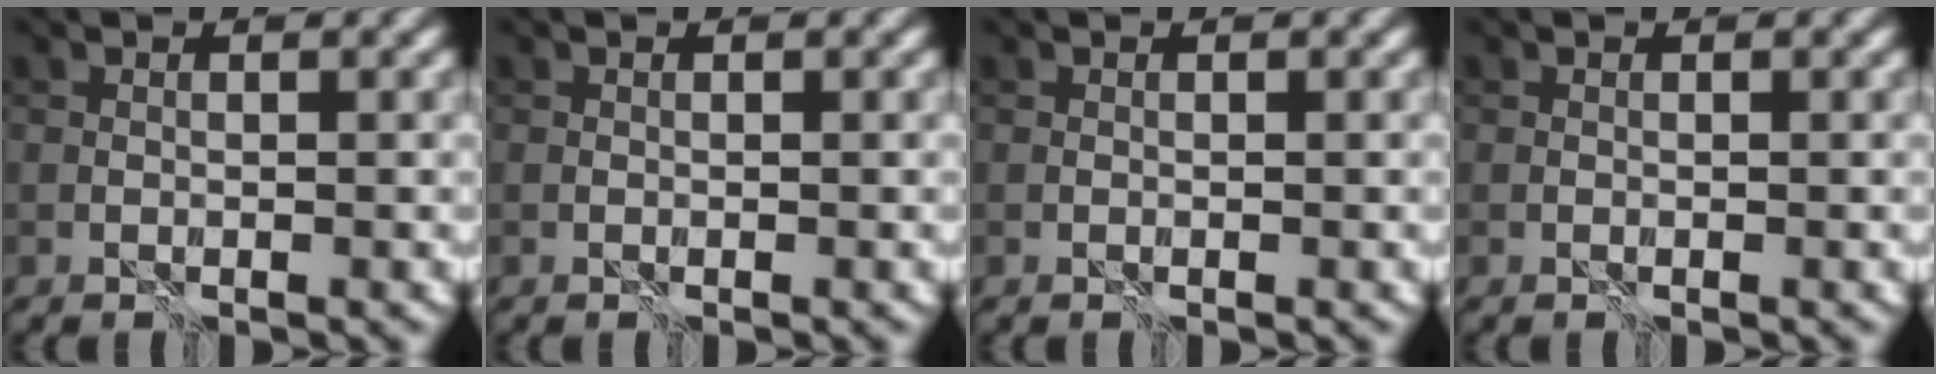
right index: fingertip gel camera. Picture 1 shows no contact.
{"total": 0.0}
{"total": 0.0}
{"total": 0.0}